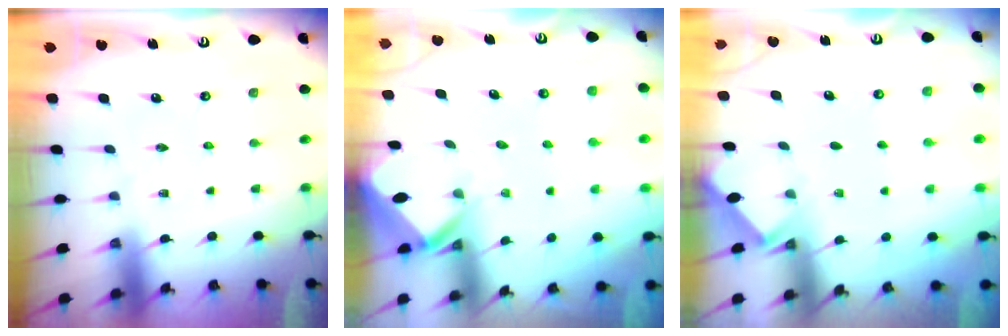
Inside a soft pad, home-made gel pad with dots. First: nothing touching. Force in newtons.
{"total": 2.9, "press": 2.9, "slide": 0.2}
{"total": 1.7, "press": 1.6, "slide": 0.2}